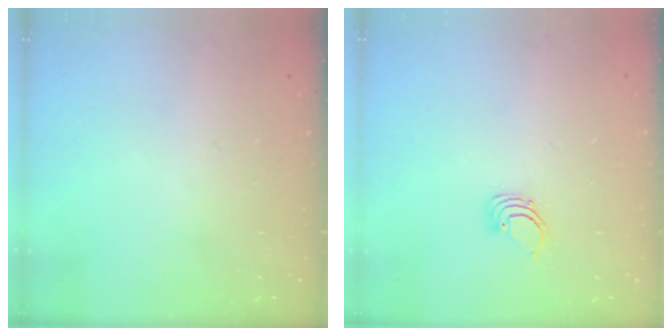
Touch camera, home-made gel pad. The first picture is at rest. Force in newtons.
{"total": 2.2, "press": 2.2, "slide": 0.2}